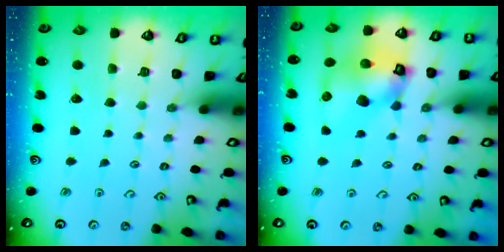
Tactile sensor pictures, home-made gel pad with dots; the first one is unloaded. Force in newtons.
{"total": 11.7, "press": 11.6, "slide": 1.6}